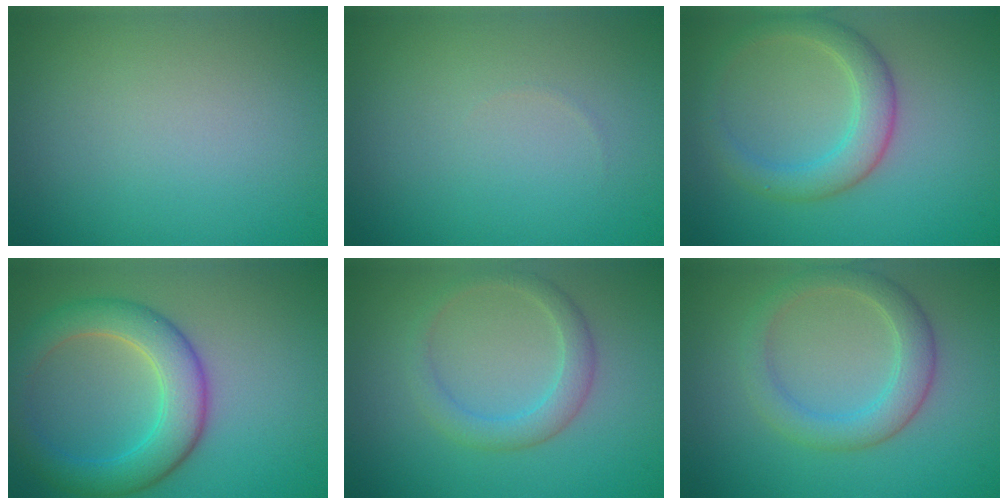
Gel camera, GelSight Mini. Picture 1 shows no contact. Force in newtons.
{"total": 0.0}
{"total": 3.6, "press": 3.6, "slide": 0.1}
{"total": 6.0, "press": 6.0, "slide": 0.2}
{"total": 2.5, "press": 2.5, "slide": 0.2}
{"total": 3.5, "press": 3.5, "slide": 0.1}